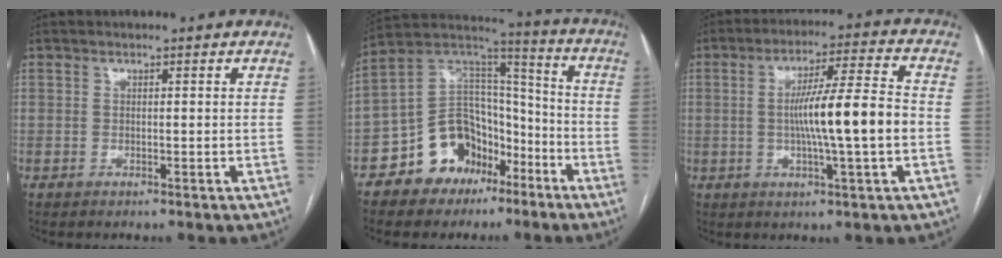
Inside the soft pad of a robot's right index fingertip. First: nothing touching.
{"total": 14.2, "force": [-8.0, 9.9, 6.2], "torque": [-0.114, 0.065, -0.135]}
{"total": 11.8, "force": [-1.1, -0.2, 11.7], "torque": [-0.197, 0.008, -0.022]}